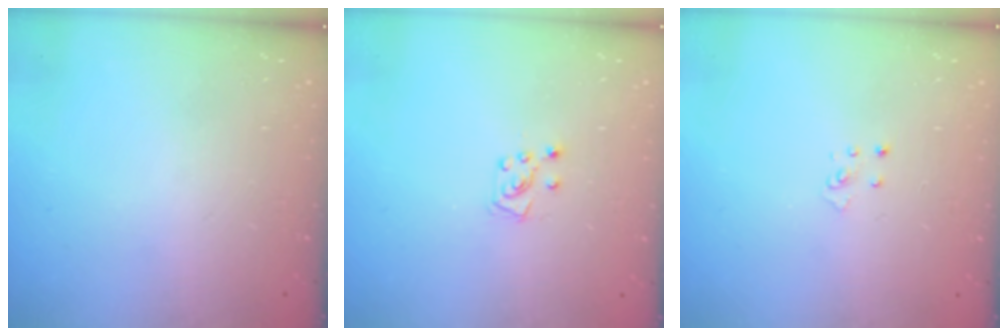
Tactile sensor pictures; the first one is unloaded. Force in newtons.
{"total": 6.2, "press": 6.1, "slide": 0.6}
{"total": 2.8, "press": 2.8, "slide": 0.3}